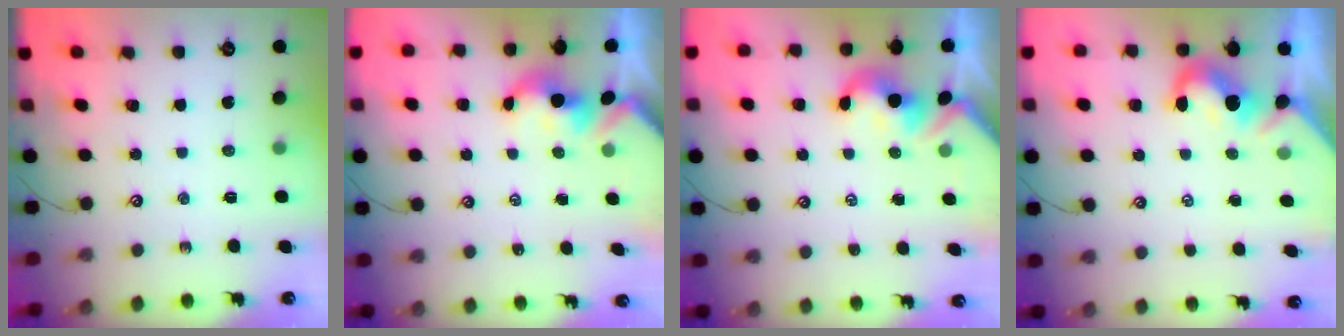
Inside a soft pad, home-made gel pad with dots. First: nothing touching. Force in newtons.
{"total": 1.7, "press": 1.7, "slide": 0.2}
{"total": 1.8, "press": 1.7, "slide": 0.6}
{"total": 1.9, "press": 1.7, "slide": 0.7}